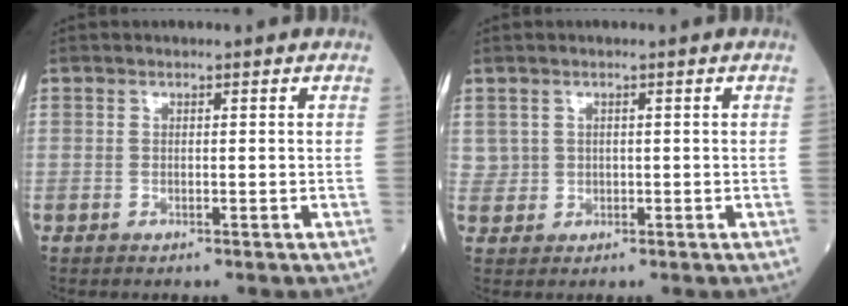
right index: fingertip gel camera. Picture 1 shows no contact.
{"total": 2.1, "force": [0.7, 2.0, 0.2], "torque": [0.005, 0.005, 0.014]}